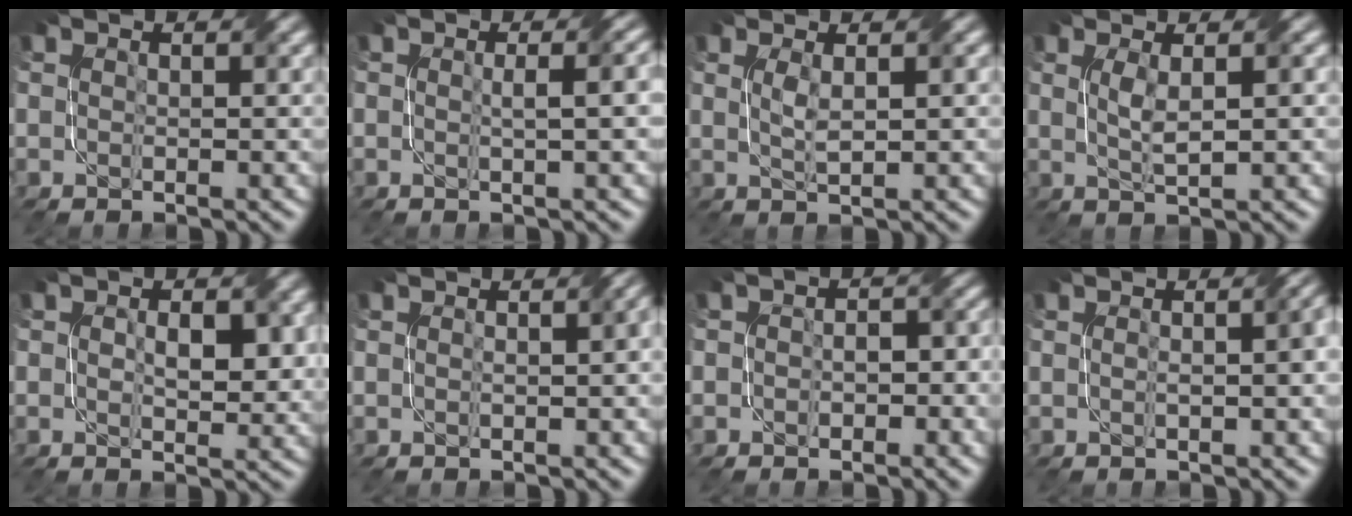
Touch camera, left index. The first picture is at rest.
{"total": 2.8, "force": [0.1, 0.8, 2.6], "torque": [-0.022, 0.010, -0.001]}
{"total": 1.6, "force": [0.5, 0.3, 1.5], "torque": [-0.033, -0.001, 0.012]}
{"total": 2.2, "force": [0.5, 0.4, 2.1], "torque": [-0.044, 0.000, 0.012]}
{"total": 3.3, "force": [0.4, 1.8, 2.7], "torque": [-0.041, -0.005, 0.007]}
{"total": 2.2, "force": [0.1, 0.8, 2.0], "torque": [-0.017, 0.004, 0.000]}
{"total": 2.7, "force": [-0.6, 1.8, 1.8], "torque": [-0.014, 0.000, -0.009]}
{"total": 3.2, "force": [0.2, 1.2, 3.0], "torque": [-0.018, 0.014, -0.009]}